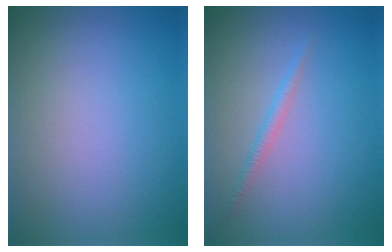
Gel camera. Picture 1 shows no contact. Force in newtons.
{"total": 1.1, "press": 1.1, "slide": 0.1}